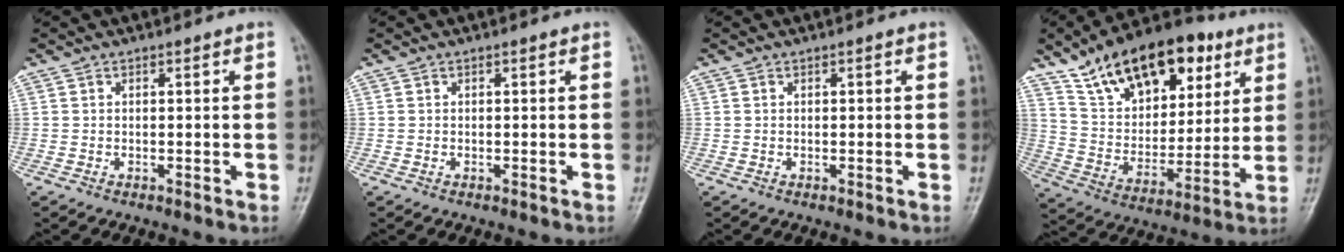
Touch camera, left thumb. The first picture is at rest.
{"total": 0.0}
{"total": 0.0}
{"total": 23.2, "force": [12.9, 12.8, 14.5], "torque": [-0.199, -0.027, 0.222]}